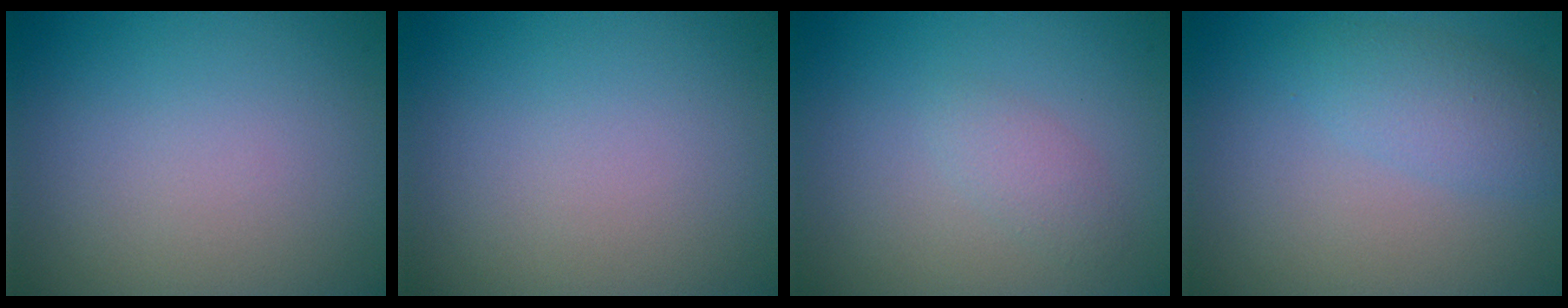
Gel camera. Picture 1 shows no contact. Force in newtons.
{"total": 0.0}
{"total": 1.3, "press": 1.3, "slide": 0.1}
{"total": 2.8, "press": 2.8, "slide": 0.1}